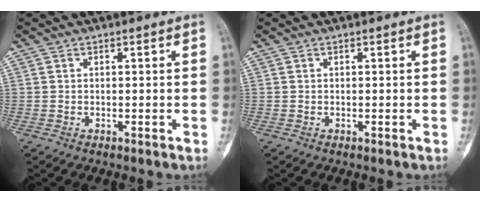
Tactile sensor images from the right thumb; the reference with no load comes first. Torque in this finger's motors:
{"motor_torque": [0.24, 0.18, 0.17, -0.13, 0.02]}